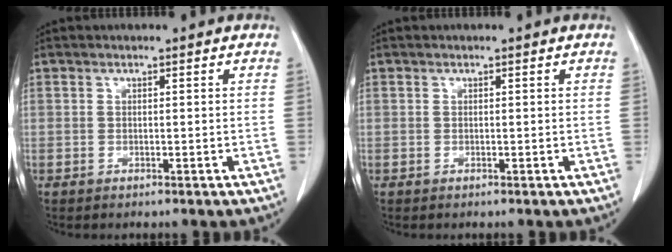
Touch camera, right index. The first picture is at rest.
{"total": 0.0}